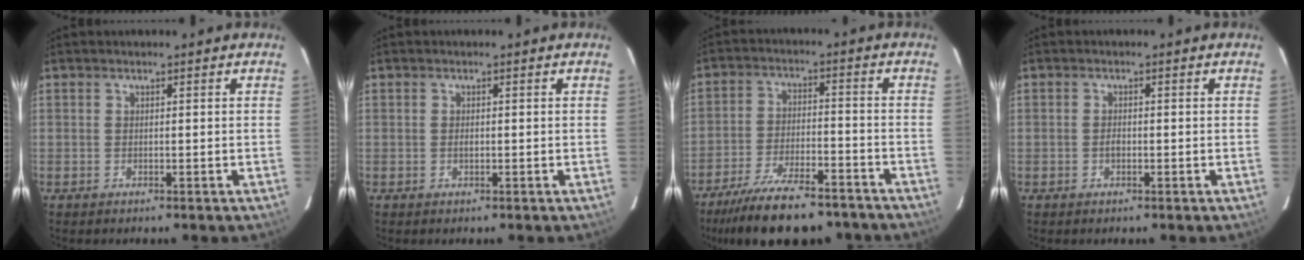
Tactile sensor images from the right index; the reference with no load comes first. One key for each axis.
{"total": 0.8, "fx": -0.1, "fy": 0.5, "fz": 0.6, "tx": -0.010, "ty": 0.000, "tz": -0.002}
{"total": 18.5, "fx": -15.3, "fy": 5.3, "fz": 8.9, "tx": -0.174, "ty": -0.019, "tz": -0.232}
{"total": 1.3, "fx": -0.4, "fy": 0.9, "fz": 0.9, "tx": -0.016, "ty": 0.003, "tz": -0.007}